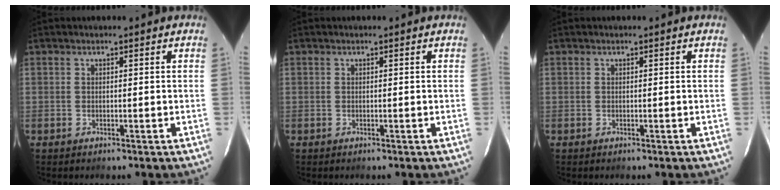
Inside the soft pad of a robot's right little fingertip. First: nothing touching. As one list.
[{"total": 0.0}, {"total": 0.0}]